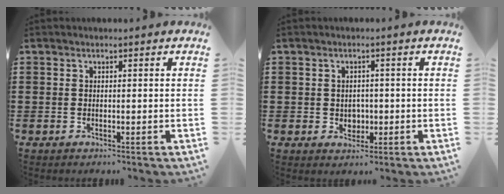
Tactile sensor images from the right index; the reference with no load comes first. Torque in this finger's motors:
{"motor_torque": [-0.31, 0.40, 0.04, 0.00]}